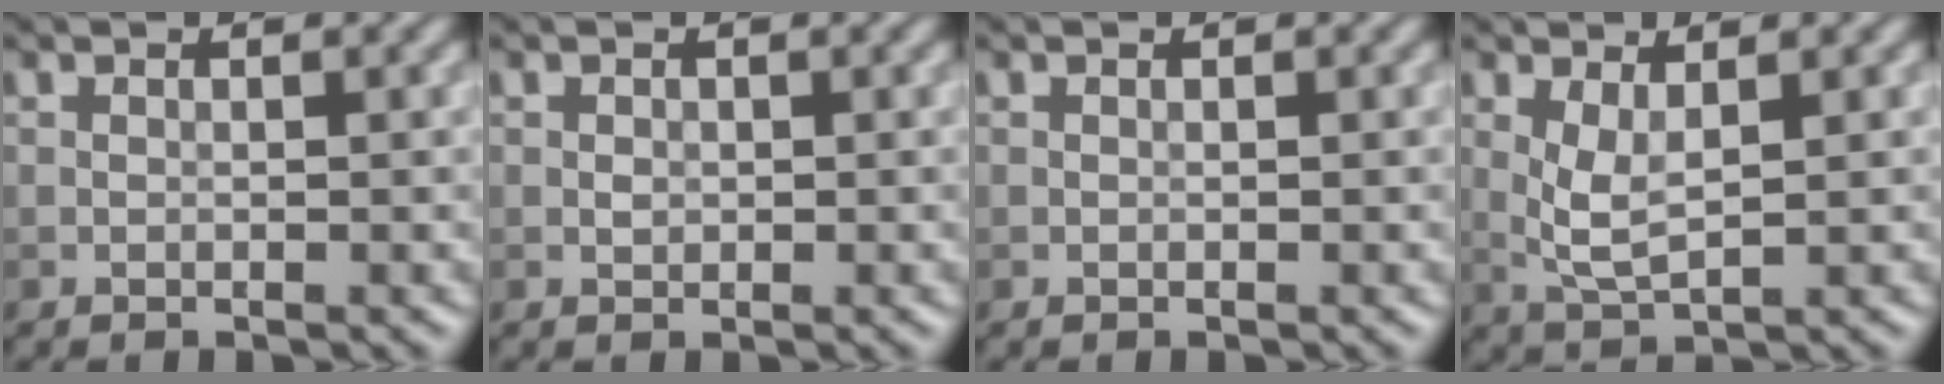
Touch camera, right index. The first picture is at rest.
{"total": 0.5, "force": [0.0, 0.4, 0.3], "torque": [-0.003, -0.002, 0.000]}
{"total": 0.0}
{"total": 2.6, "force": [0.8, 0.8, 2.3], "torque": [-0.055, -0.005, 0.019]}